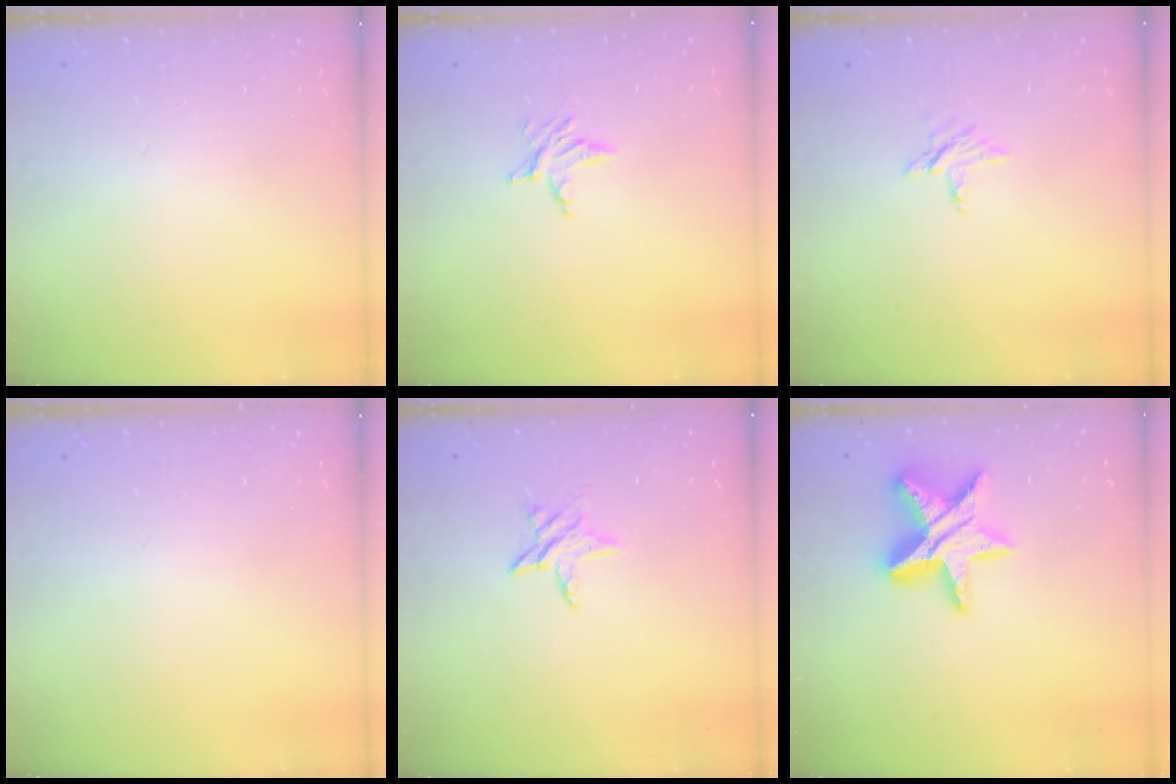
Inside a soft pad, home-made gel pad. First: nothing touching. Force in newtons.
{"total": 3.4, "press": 3.4, "slide": 0.4}
{"total": 3.5, "press": 3.5, "slide": 0.3}
{"total": 0.0}
{"total": 6.2, "press": 6.2, "slide": 0.4}
{"total": 15.0, "press": 14.9, "slide": 1.1}